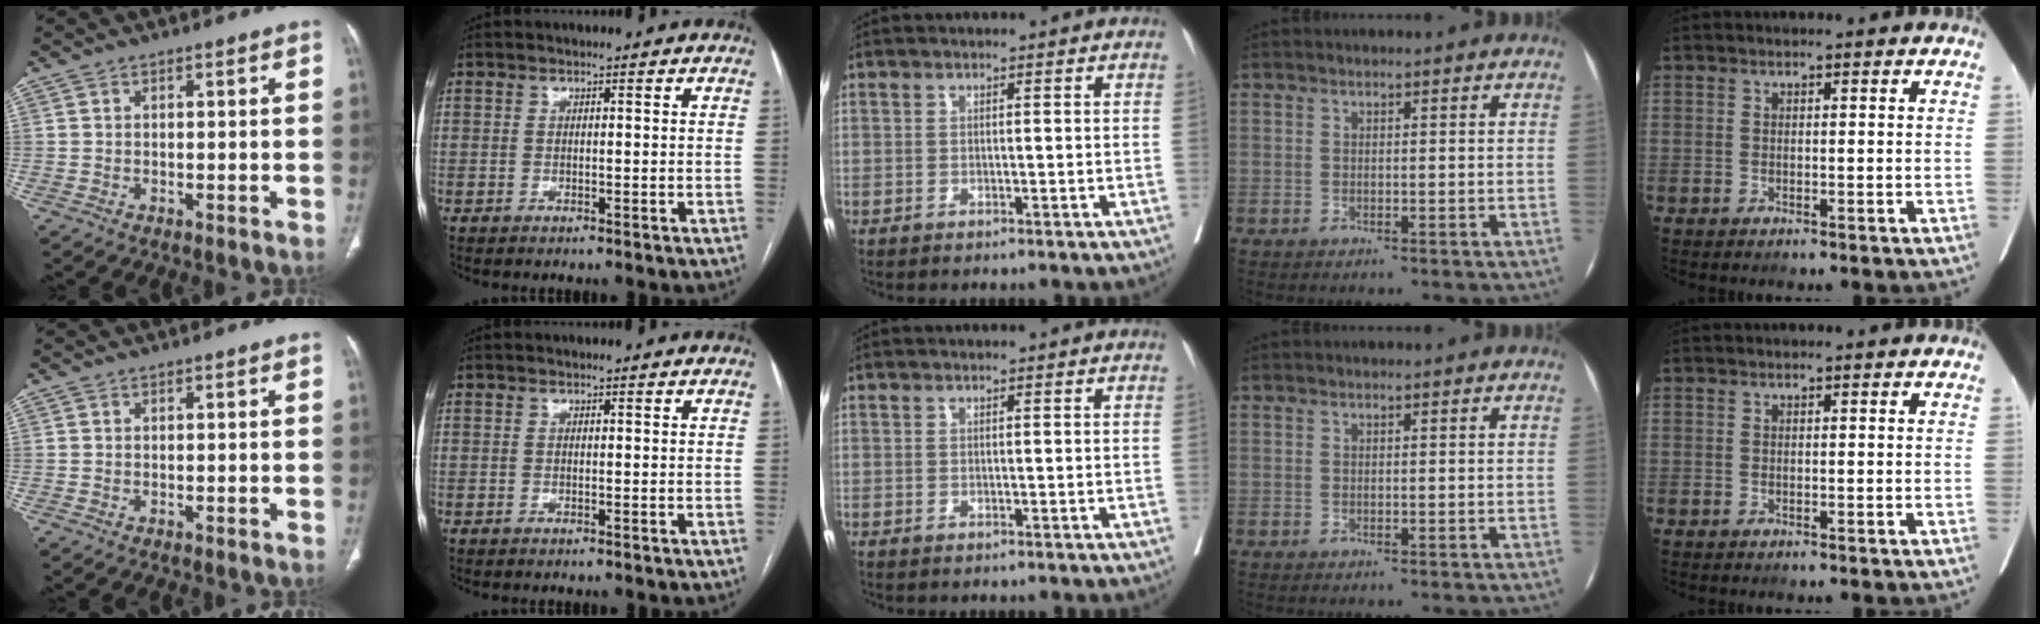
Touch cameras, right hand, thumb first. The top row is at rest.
{}